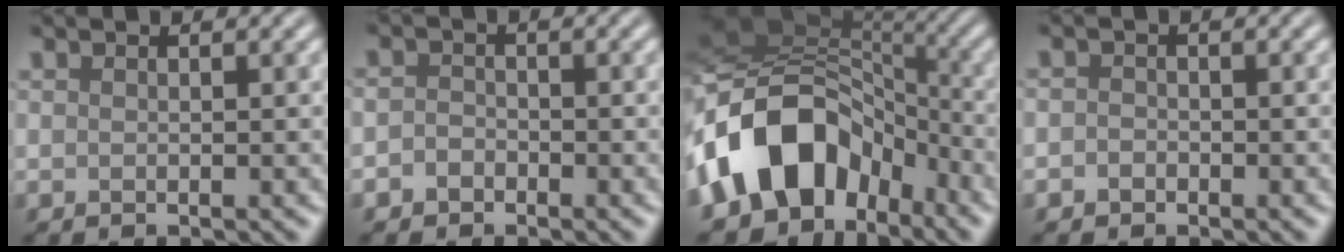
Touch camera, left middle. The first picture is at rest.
{"total": 1.4, "force": [-0.8, 1.1, 0.4], "torque": [0.007, 0.005, -0.023]}
{"total": 12.8, "force": [-4.0, 9.3, 7.9], "torque": [-0.142, 0.017, -0.086]}
{"total": 1.1, "force": [-0.5, 1.0, 0.3], "torque": [0.011, 0.003, -0.015]}